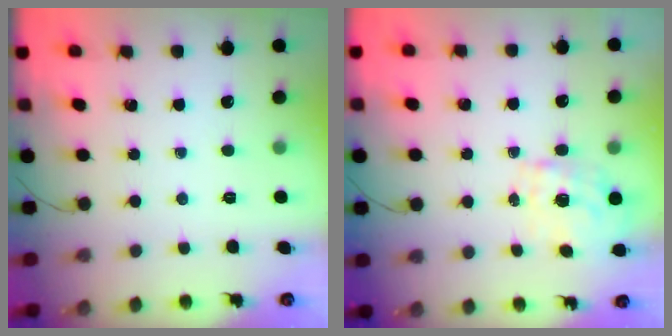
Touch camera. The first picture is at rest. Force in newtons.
{"total": 0.9, "press": 0.7, "slide": 0.6}